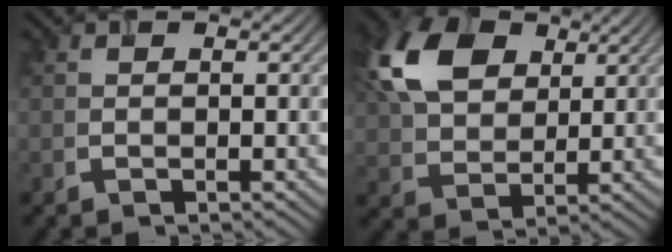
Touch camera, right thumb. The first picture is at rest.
{"total": 11.8, "force": [4.8, 7.7, 7.6], "torque": [-0.195, 0.027, 0.089]}